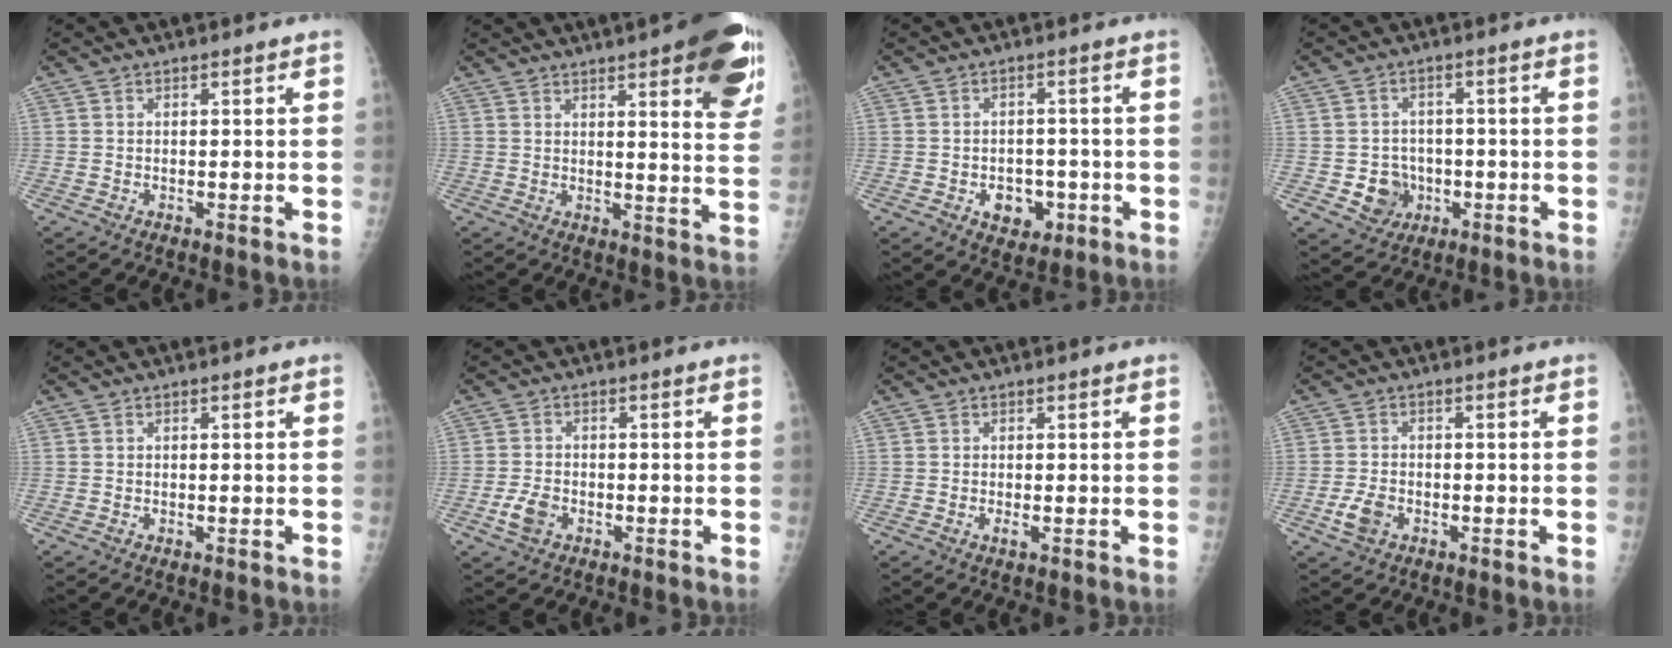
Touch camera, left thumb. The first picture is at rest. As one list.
[{"total": 18.4, "force": [9.6, 4.5, 15.1], "torque": [-0.165, -0.035, 0.110]}, {"total": 6.0, "force": [-2.1, 4.6, 3.3], "torque": [-0.020, 0.012, -0.023]}, {"total": 6.4, "force": [-1.6, 5.8, 2.1], "torque": [-0.004, 0.011, -0.019]}, {"total": 0.0}, {"total": 4.0, "force": [-1.7, 2.7, 2.4], "torque": [-0.047, 0.006, -0.031]}, {"total": 0.9, "force": [-0.2, 0.4, 0.8], "torque": [-0.015, -0.002, -0.005]}, {"total": 4.0, "force": [-1.6, 2.7, 2.4], "torque": [-0.048, 0.005, -0.030]}]